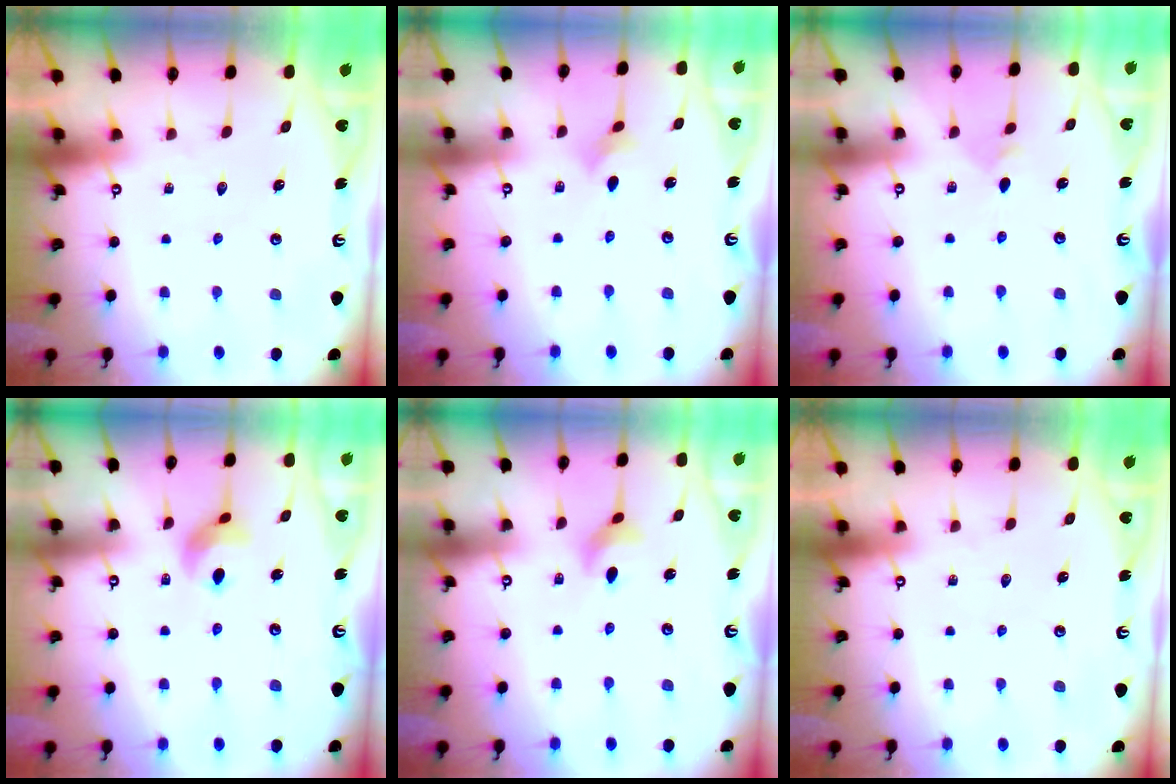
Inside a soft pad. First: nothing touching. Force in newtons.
{"total": 2.7, "press": 2.6, "slide": 0.7}
{"total": 3.0, "press": 2.9, "slide": 0.6}
{"total": 7.5, "press": 7.5, "slide": 0.8}
{"total": 4.5, "press": 4.5, "slide": 0.6}
{"total": 0.0}